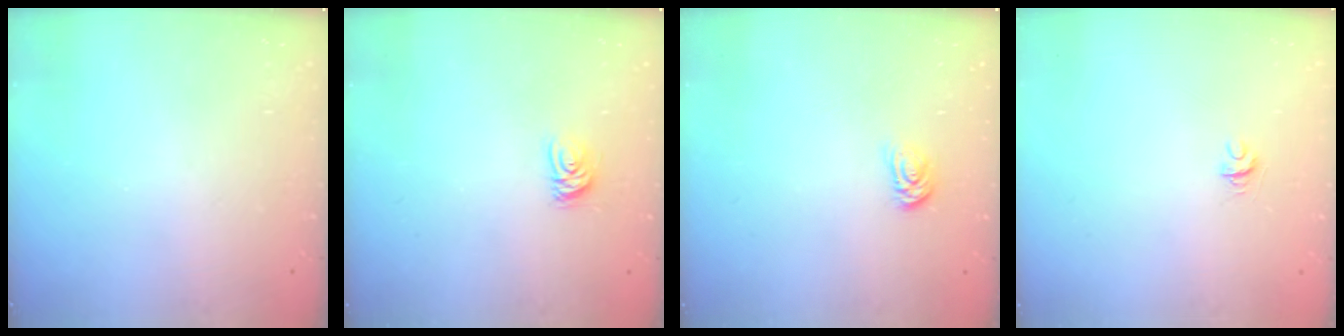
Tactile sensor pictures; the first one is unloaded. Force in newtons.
{"total": 3.8, "press": 3.7, "slide": 0.5}
{"total": 3.3, "press": 3.2, "slide": 0.5}
{"total": 4.0, "press": 4.0, "slide": 0.4}